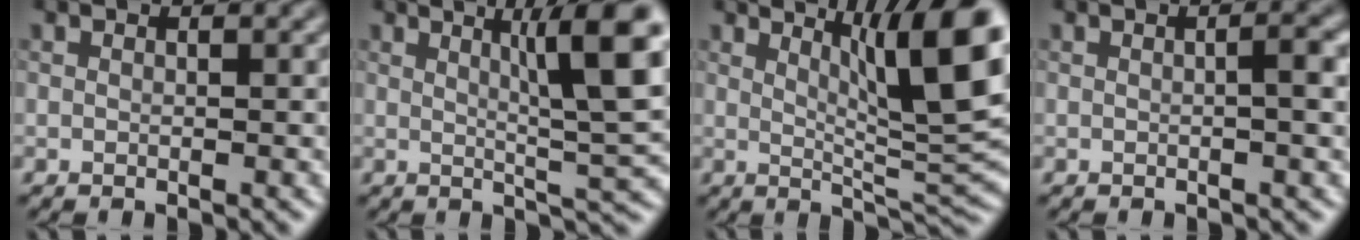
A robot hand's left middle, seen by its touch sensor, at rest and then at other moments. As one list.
[{"total": 8.1, "force": [2.6, 1.1, 7.6], "torque": [-0.099, 0.005, 0.043]}, {"total": 10.0, "force": [3.6, 2.0, 9.1], "torque": [-0.115, 0.006, 0.061]}, {"total": 2.5, "force": [0.0, 0.6, 2.4], "torque": [-0.031, 0.007, -0.002]}]